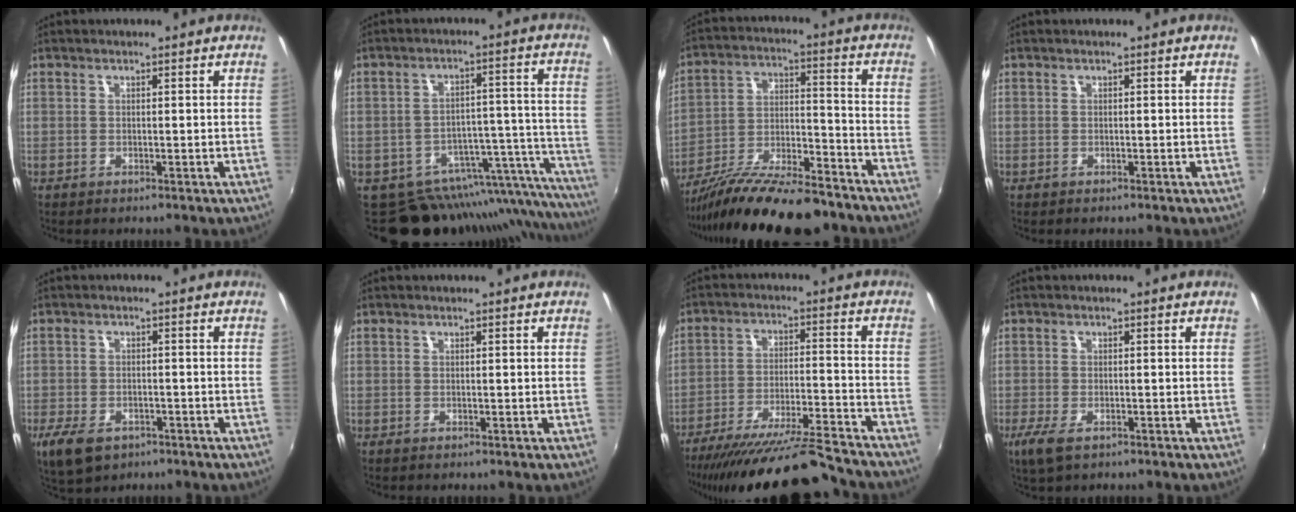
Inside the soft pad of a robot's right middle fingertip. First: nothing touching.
{"total": 20.3, "force": [-17.0, 7.8, 7.9], "torque": [-0.074, 0.021, -0.222]}
{"total": 19.9, "force": [-15.9, 4.8, 10.9], "torque": [-0.197, -0.021, -0.252]}
{"total": 0.0}
{"total": 7.9, "force": [-4.7, 4.5, 4.5], "torque": [-0.108, -0.022, -0.082]}
{"total": 0.0}
{"total": 22.5, "force": [-20.2, 2.2, 9.7], "torque": [-0.179, -0.040, -0.303]}
{"total": 4.5, "force": [-2.6, 1.9, 3.1], "torque": [-0.073, -0.014, -0.048]}